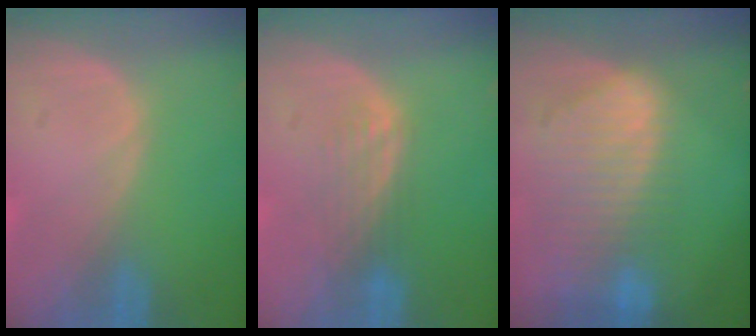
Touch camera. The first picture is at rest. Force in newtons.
{"total": 3.5, "press": 2.9, "slide": 1.9}
{"total": 9.3, "press": 8.1, "slide": 4.6}